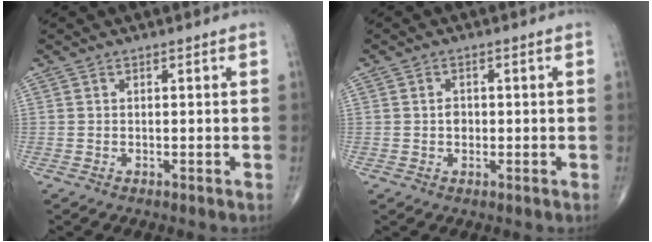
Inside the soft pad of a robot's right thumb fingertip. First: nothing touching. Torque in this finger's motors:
{"motor_torque": [-0.24, 0.11, -0.04, -0.28, -0.01]}